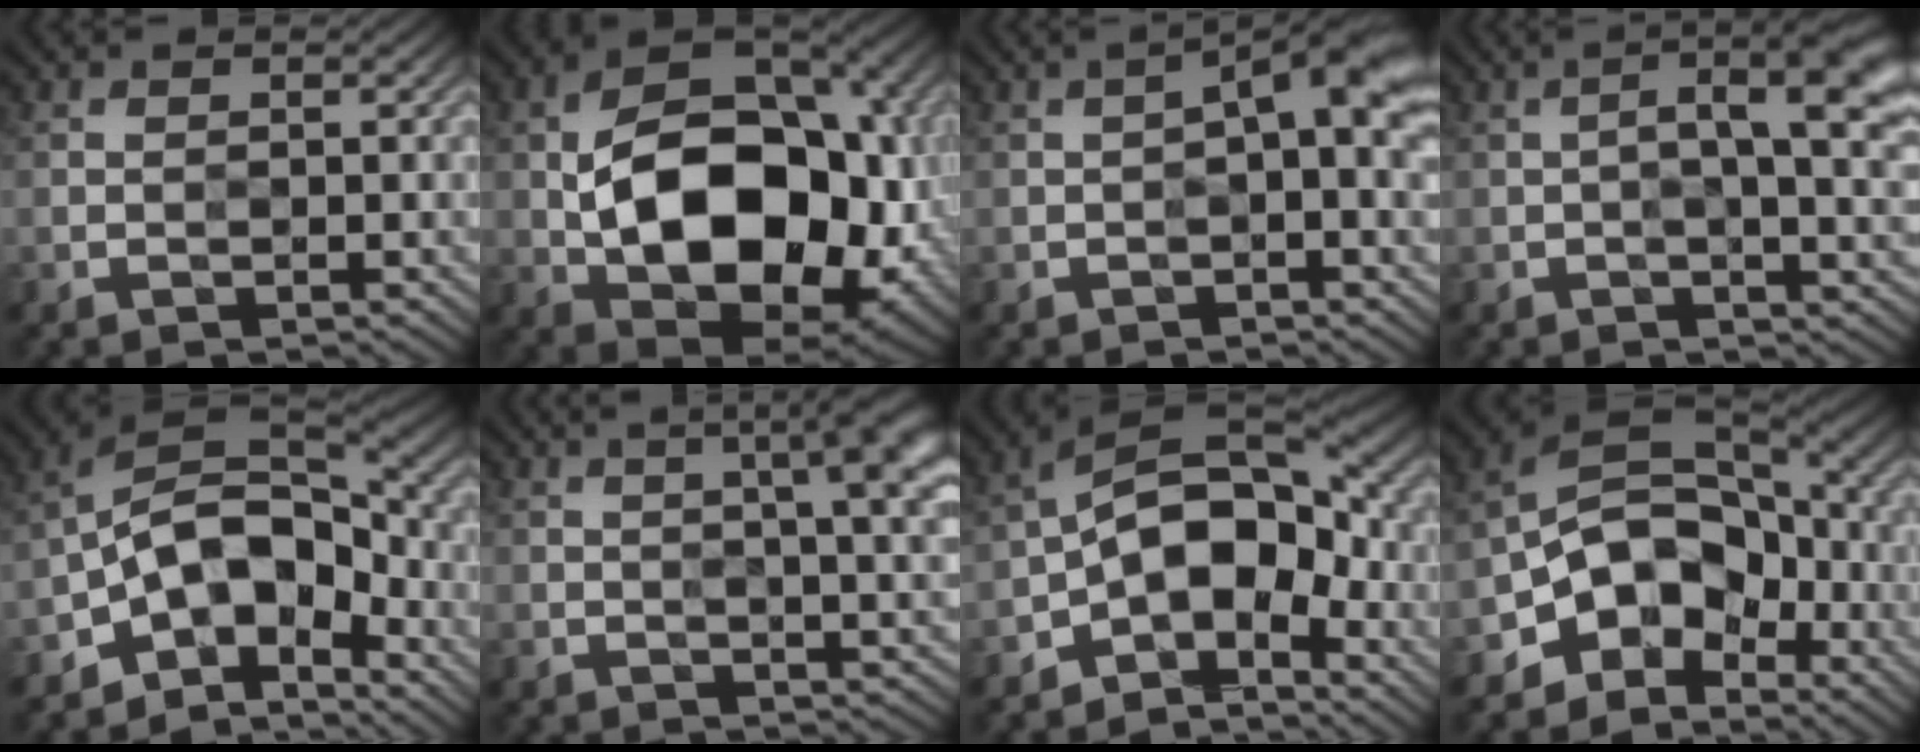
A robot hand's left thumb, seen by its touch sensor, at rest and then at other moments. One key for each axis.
{"total": 16.1, "fx": -1.5, "fy": 10.1, "fz": 12.4, "tx": -0.202, "ty": -0.006, "tz": -0.028}
{"total": 4.3, "fx": 0.3, "fy": 0.8, "fz": 4.2, "tx": -0.064, "ty": 0.014, "tz": -0.001}
{"total": 8.1, "fx": 1.3, "fy": 1.9, "fz": 7.8, "tx": -0.104, "ty": 0.012, "tz": 0.011}
{"total": 11.5, "fx": -4.8, "fy": 6.5, "fz": 8.1, "tx": -0.127, "ty": 0.000, "tz": -0.103}
{"total": 8.9, "fx": 3.5, "fy": 2.1, "fz": 7.9, "tx": -0.073, "ty": 0.030, "tz": 0.037}
{"total": 11.3, "fx": -4.1, "fy": 6.3, "fz": 8.4, "tx": -0.121, "ty": 0.007, "tz": -0.091}
{"total": 11.2, "fx": -4.5, "fy": 7.9, "fz": 6.6, "tx": -0.104, "ty": -0.002, "tz": -0.099}